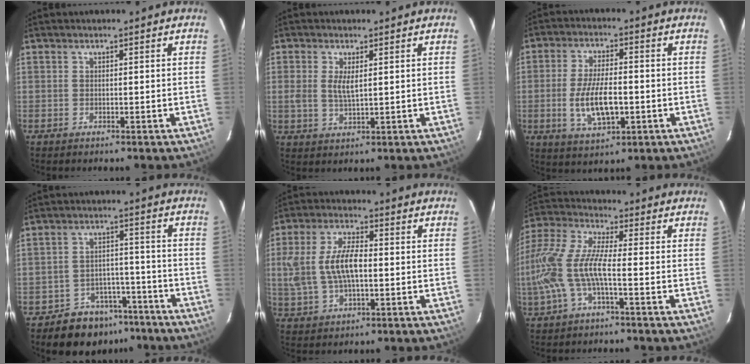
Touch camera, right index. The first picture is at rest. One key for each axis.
{"total": 3.7, "fx": 0.8, "fy": 1.5, "fz": 3.3, "tx": -0.064, "ty": -0.003, "tz": 0.016}
{"total": 8.9, "fx": -1.7, "fy": 3.9, "fz": 7.8, "tx": -0.156, "ty": -0.009, "tz": -0.025}
{"total": 10.2, "fx": -7.6, "fy": 6.3, "fz": 2.4, "tx": -0.055, "ty": 0.027, "tz": -0.097}
{"total": 10.8, "fx": 0.0, "fy": 5.3, "fz": 9.5, "tx": -0.196, "ty": 0.009, "tz": 0.006}
{"total": 14.3, "fx": -3.6, "fy": 3.6, "fz": 13.4, "tx": -0.283, "ty": -0.006, "tz": -0.075}